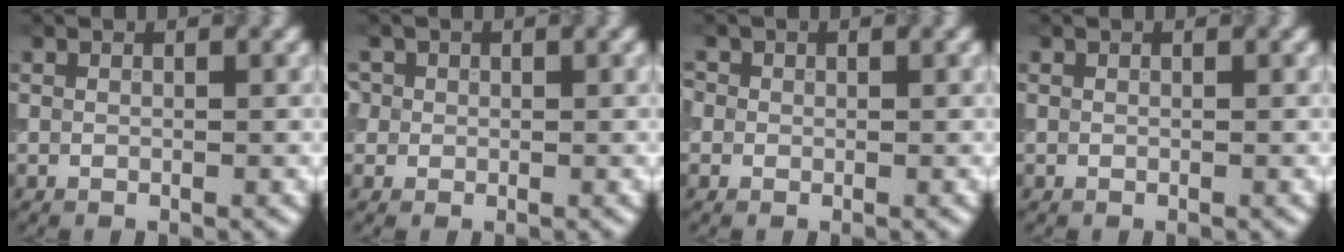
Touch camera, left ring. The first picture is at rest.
{"total": 0.9, "force": [0.3, 0.9, 0.0], "torque": [-0.001, 0.000, 0.012]}
{"total": 0.5, "force": [0.0, 0.5, -0.2], "torque": [0.004, 0.002, -0.001]}
{"total": 0.0}